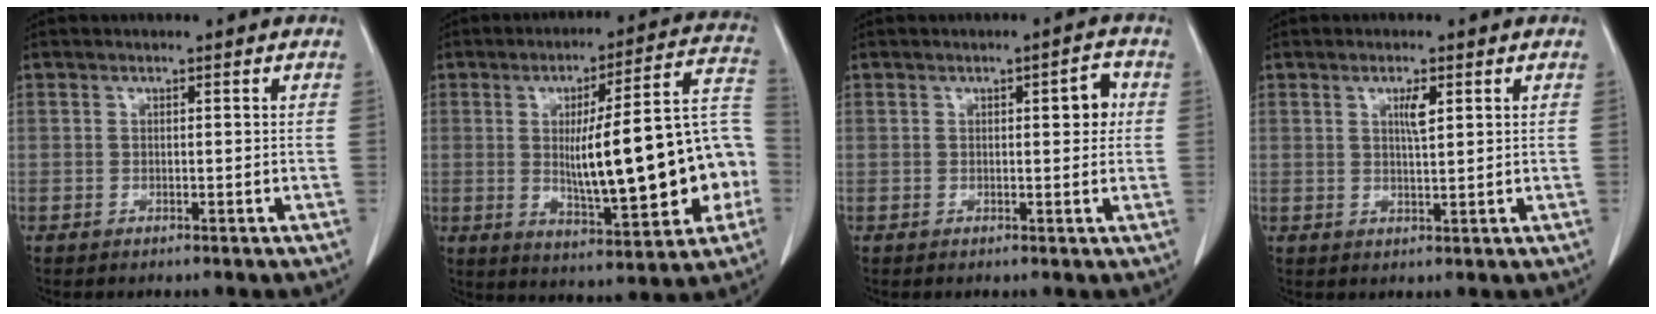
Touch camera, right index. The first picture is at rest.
{"total": 20.6, "force": [-1.8, 3.9, 20.1], "torque": [-0.252, 0.034, -0.009]}
{"total": 3.4, "force": [0.7, 1.1, 3.2], "torque": [-0.041, 0.005, 0.006]}
{"total": 2.6, "force": [1.1, 0.4, 2.4], "torque": [-0.045, -0.002, 0.018]}